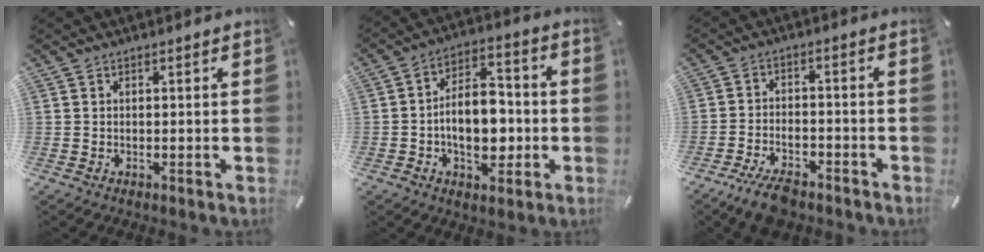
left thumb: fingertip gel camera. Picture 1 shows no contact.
{"total": 12.7, "force": [-2.6, 8.2, 9.4], "torque": [-0.142, 0.010, -0.043]}
{"total": 6.8, "force": [-5.3, 2.6, 3.4], "torque": [-0.066, 0.024, -0.098]}